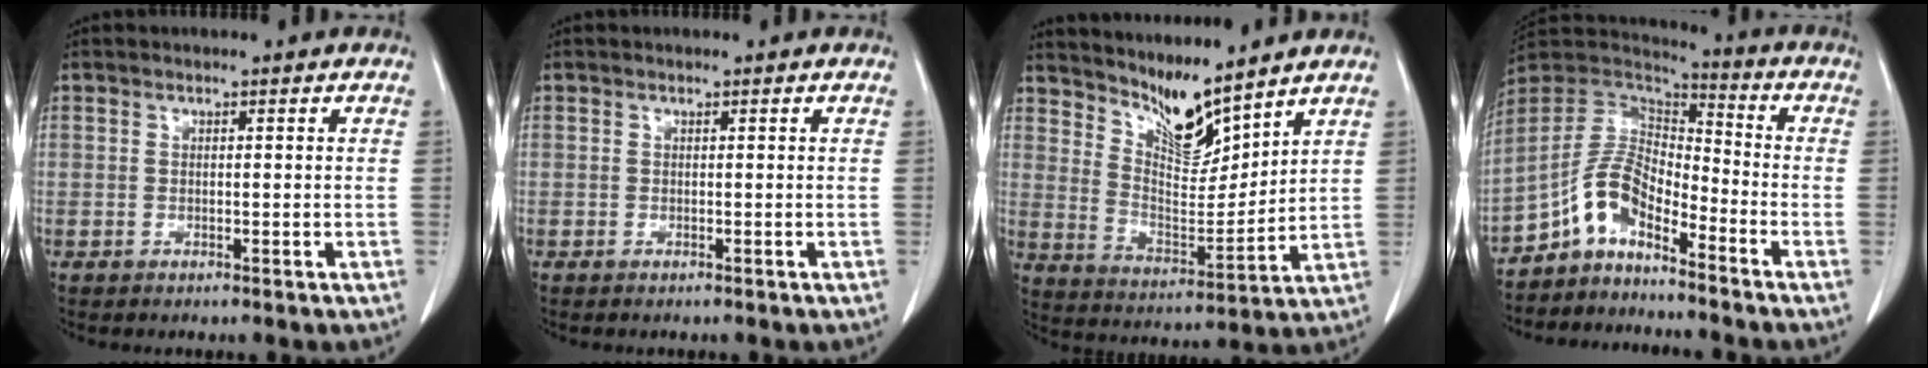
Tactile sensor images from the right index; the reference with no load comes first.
{"total": 0.0}
{"total": 9.1, "force": [8.2, 1.3, 3.9], "torque": [-0.078, -0.013, 0.160]}
{"total": 8.8, "force": [-6.1, 3.3, 5.4], "torque": [-0.115, 0.027, -0.122]}